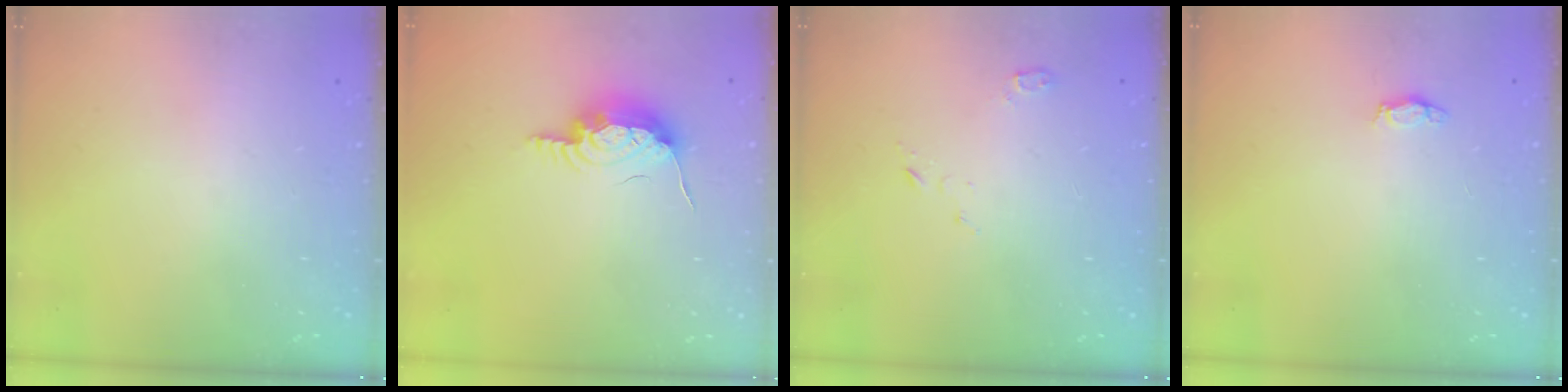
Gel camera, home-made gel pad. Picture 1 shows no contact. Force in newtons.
{"total": 10.3, "press": 10.2, "slide": 1.0}
{"total": 3.4, "press": 3.4, "slide": 0.4}
{"total": 2.8, "press": 2.8, "slide": 0.4}